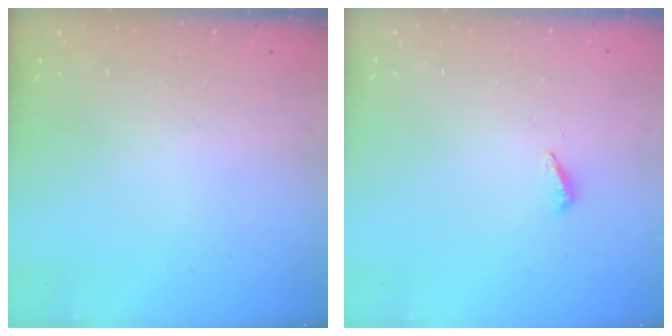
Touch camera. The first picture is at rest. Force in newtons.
{"total": 2.9, "press": 2.9, "slide": 0.3}